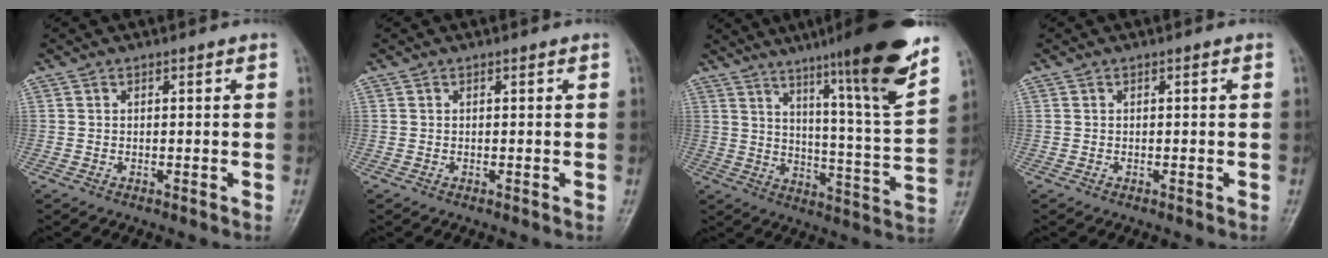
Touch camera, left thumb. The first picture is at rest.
{"total": 0.0}
{"total": 20.3, "force": [13.4, 0.8, 15.3], "torque": [-0.204, -0.065, 0.197]}
{"total": 0.0}